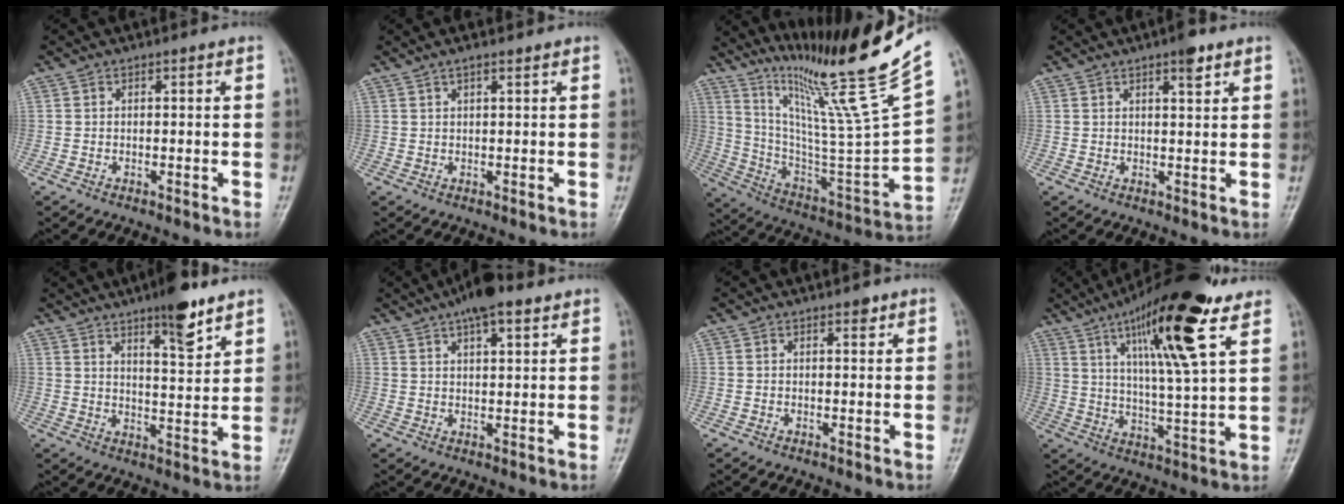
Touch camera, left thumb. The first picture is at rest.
{"total": 1.7, "force": [1.3, 0.3, 1.1], "torque": [-0.020, 0.001, 0.022]}
{"total": 27.7, "force": [19.6, 1.4, 19.6], "torque": [-0.301, -0.114, 0.328]}
{"total": 3.6, "force": [2.3, 1.0, 2.6], "torque": [-0.032, -0.010, 0.031]}
{"total": 9.4, "force": [6.5, 2.2, 6.4], "torque": [-0.081, -0.044, 0.099]}
{"total": 8.4, "force": [5.3, 2.9, 5.7], "torque": [-0.078, -0.006, 0.082]}
{"total": 1.3, "force": [0.8, 0.6, 0.7], "torque": [-0.002, -0.002, 0.008]}
{"total": 19.3, "force": [10.4, 3.5, 15.9], "torque": [-0.246, -0.036, 0.169]}